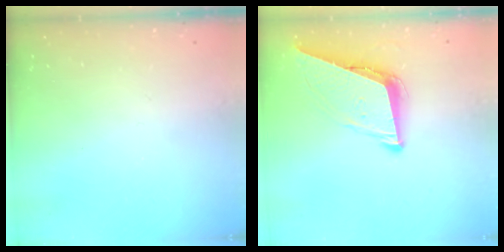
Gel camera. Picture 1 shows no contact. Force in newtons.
{"total": 9.3, "press": 9.0, "slide": 2.3}